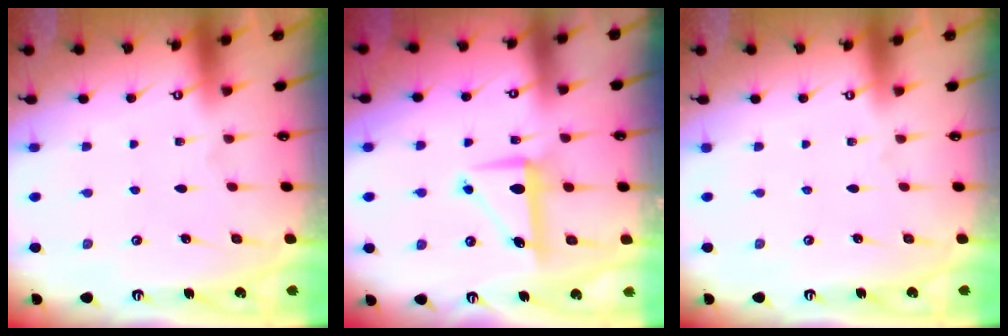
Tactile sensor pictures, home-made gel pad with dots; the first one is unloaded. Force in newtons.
{"total": 8.4, "press": 8.4, "slide": 0.2}
{"total": 0.0}